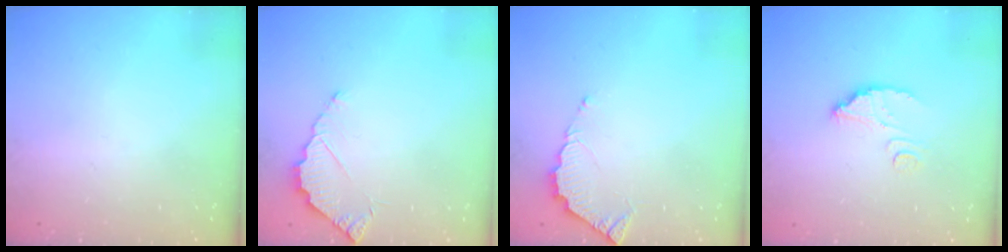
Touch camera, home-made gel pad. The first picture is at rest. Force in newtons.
{"total": 4.6, "press": 4.6, "slide": 0.4}
{"total": 4.6, "press": 4.5, "slide": 0.2}
{"total": 4.6, "press": 4.5, "slide": 0.2}